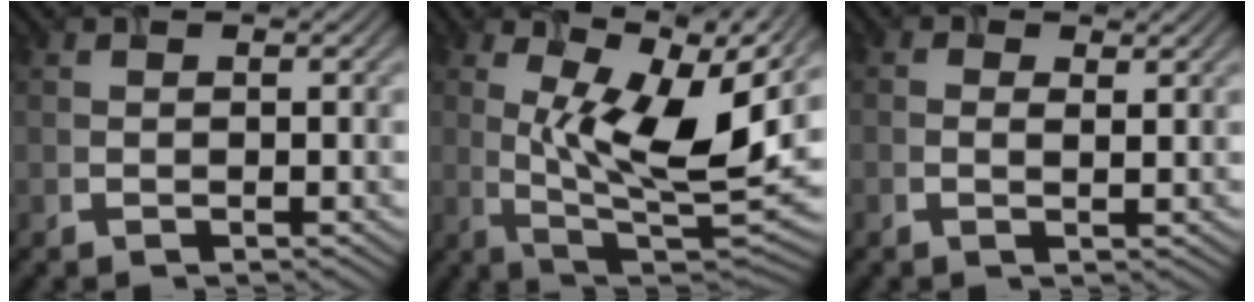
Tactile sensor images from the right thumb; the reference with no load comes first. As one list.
[{"total": 13.1, "force": [4.2, 4.9, 11.3], "torque": [-0.205, -0.011, 0.076]}, {"total": 1.0, "force": [0.3, 0.7, 0.7], "torque": [-0.009, -0.011, 0.007]}]